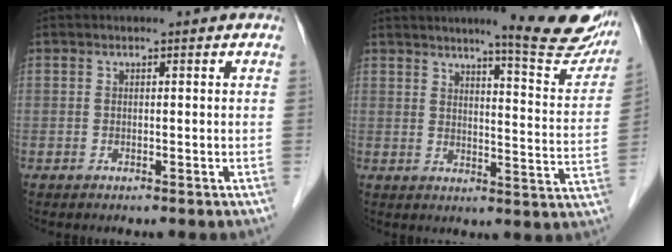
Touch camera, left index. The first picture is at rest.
{"total": 14.7, "force": [12.3, 0.7, 8.1], "torque": [-0.088, -0.035, 0.142]}